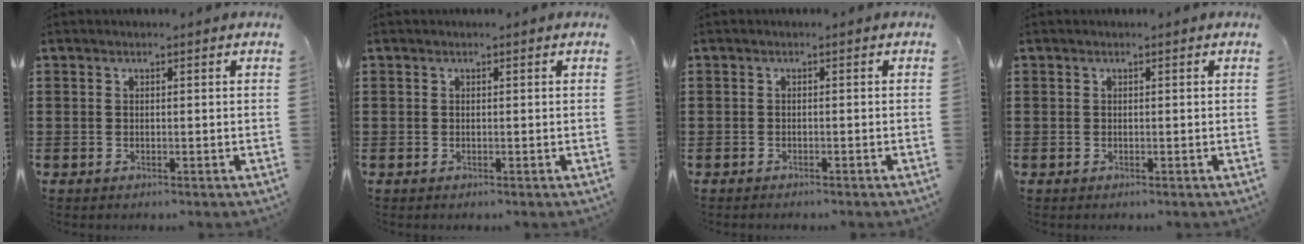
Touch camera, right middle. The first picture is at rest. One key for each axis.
{"total": 0.0}
{"total": 0.7, "fx": -0.7, "fy": 0.1, "fz": 0.0, "tx": -0.002, "ty": 0.001, "tz": -0.016}
{"total": 0.0}